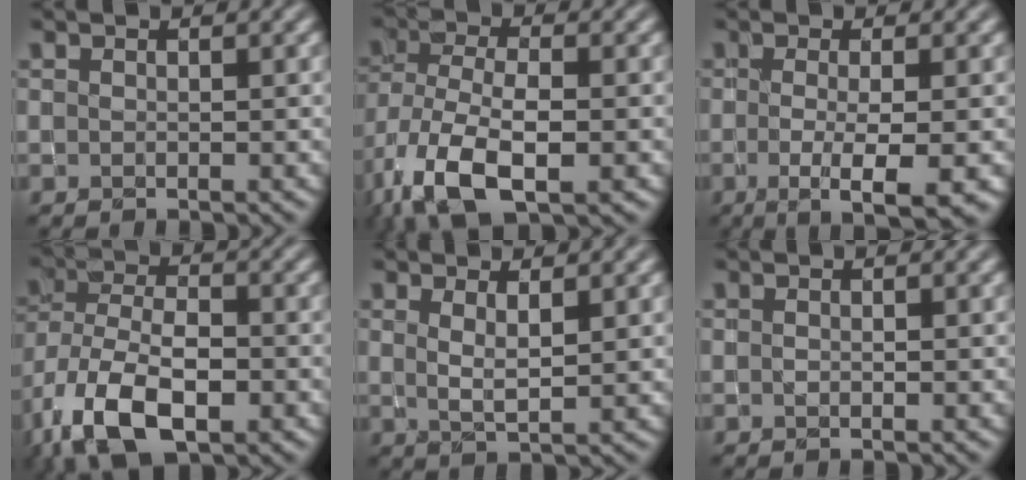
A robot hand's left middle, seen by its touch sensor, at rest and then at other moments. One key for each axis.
{"total": 10.1, "fx": -4.5, "fy": 4.7, "fz": 7.8, "tx": -0.170, "ty": -0.017, "tz": -0.085}
{"total": 5.2, "fx": -1.3, "fy": 1.2, "fz": 4.9, "tx": -0.080, "ty": -0.014, "tz": -0.022}
{"total": 12.3, "fx": -5.9, "fy": 6.4, "fz": 8.7, "tx": -0.175, "ty": -0.023, "tz": -0.102}
{"total": 2.1, "fx": 1.0, "fy": 0.5, "fz": 1.8, "tx": -0.034, "ty": -0.008, "tz": 0.020}
{"total": 0.0}